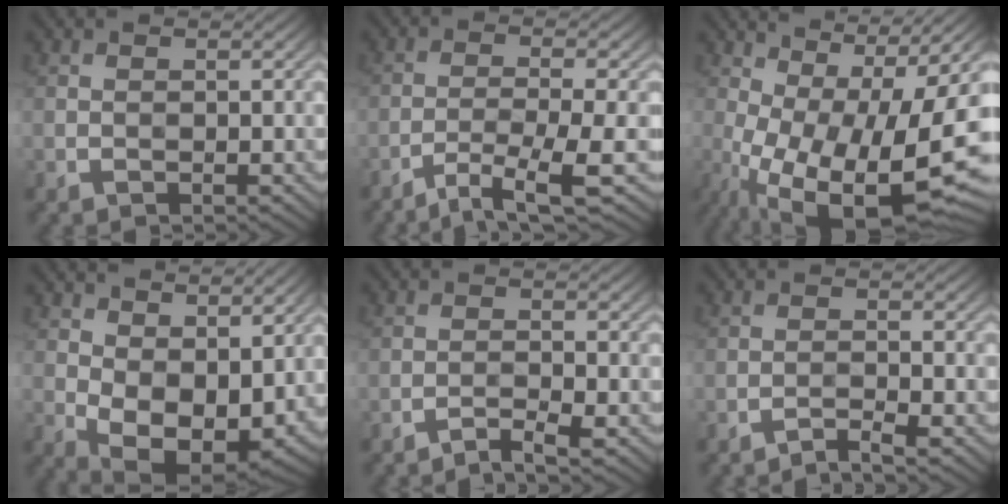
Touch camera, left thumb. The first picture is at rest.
{"total": 6.2, "force": [-3.7, 0.9, 4.9], "torque": [-0.083, -0.002, -0.069]}
{"total": 18.2, "force": [-4.8, 7.6, 15.8], "torque": [-0.267, -0.031, -0.067]}
{"total": 11.0, "force": [1.6, 6.6, 8.6], "torque": [-0.170, -0.024, 0.041]}
{"total": 2.5, "force": [-1.8, 0.2, 1.7], "torque": [-0.027, 0.004, -0.048]}
{"total": 2.2, "force": [-1.7, 0.1, 1.4], "torque": [-0.017, 0.006, -0.046]}